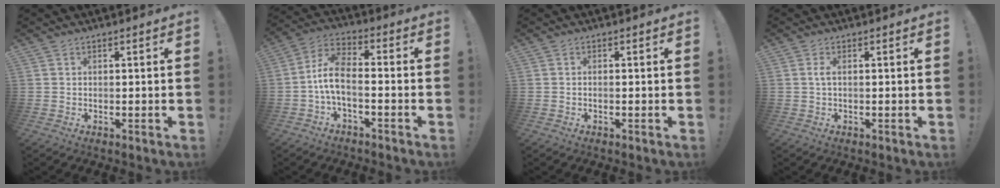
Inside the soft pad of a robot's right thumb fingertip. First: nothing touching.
{"total": 8.8, "force": [-2.3, 4.4, 7.3], "torque": [-0.148, 0.011, -0.039]}
{"total": 0.7, "force": [-0.3, -0.2, 0.6], "torque": [-0.012, 0.000, -0.005]}
{"total": 1.6, "force": [-0.1, 0.2, 1.6], "torque": [-0.034, 0.003, -0.002]}